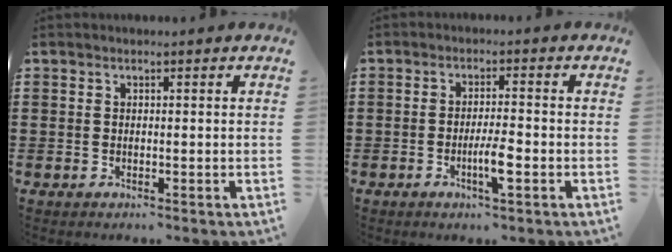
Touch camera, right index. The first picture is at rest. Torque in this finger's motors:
{"motor_torque": [0.33, -0.23, 0.31, 0.04]}